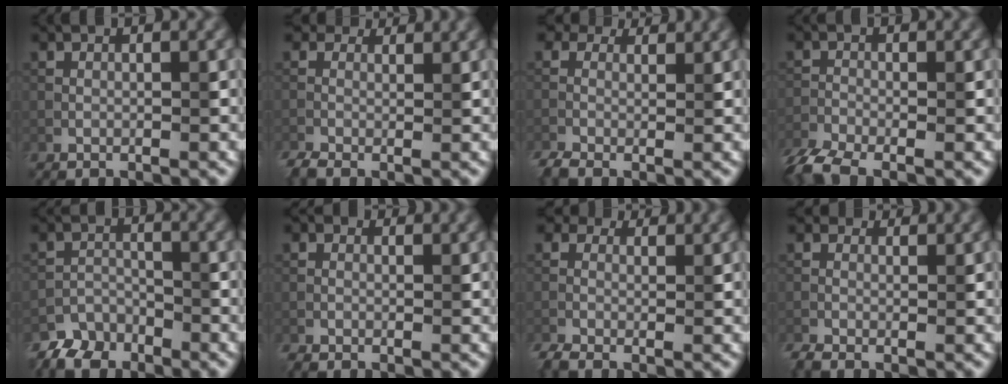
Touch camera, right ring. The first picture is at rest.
{"total": 3.6, "force": [1.2, 2.5, 2.4], "torque": [-0.050, -0.003, 0.010]}
{"total": 4.5, "force": [1.4, 3.1, 2.9], "torque": [-0.067, -0.001, 0.016]}
{"total": 5.0, "force": [-3.8, 1.7, 2.8], "torque": [-0.065, -0.017, -0.079]}
{"total": 3.1, "force": [-2.8, 1.4, -0.2], "torque": [0.006, -0.001, -0.048]}
{"total": 1.7, "force": [-0.2, 1.3, 1.1], "torque": [-0.018, 0.000, -0.009]}
{"total": 4.0, "force": [0.7, 2.9, 2.7], "torque": [-0.057, -0.001, 0.006]}
{"total": 2.5, "force": [-0.1, 1.8, 1.7], "torque": [-0.037, -0.004, -0.008]}